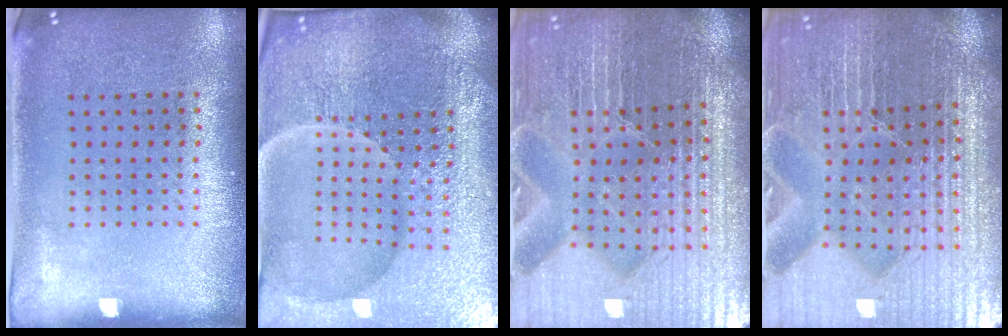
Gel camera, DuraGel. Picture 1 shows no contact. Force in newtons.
{"total": 6.2, "press": 5.7, "slide": 2.5}
{"total": 5.8, "press": 5.3, "slide": 2.3}
{"total": 5.8, "press": 5.3, "slide": 2.3}